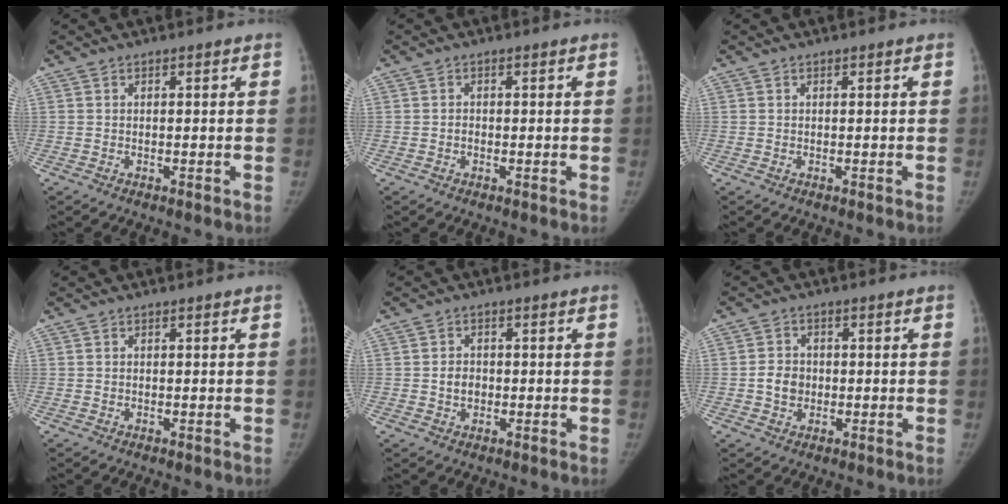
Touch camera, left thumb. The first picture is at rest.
{"total": 0.9, "force": [-0.2, 0.7, 0.4], "torque": [-0.004, 0.003, -0.005]}
{"total": 0.0}
{"total": 0.0}
{"total": 3.0, "force": [-0.3, 2.5, 1.7], "torque": [-0.018, 0.005, -0.005]}
{"total": 4.2, "force": [-0.4, 3.6, 2.2], "torque": [-0.025, 0.007, -0.009]}